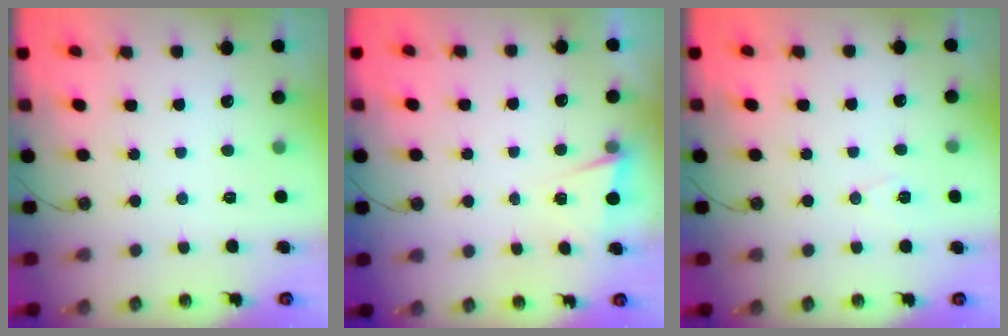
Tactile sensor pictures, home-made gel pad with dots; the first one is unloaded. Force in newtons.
{"total": 2.4, "press": 2.2, "slide": 1.1}
{"total": 6.4, "press": 4.5, "slide": 4.5}